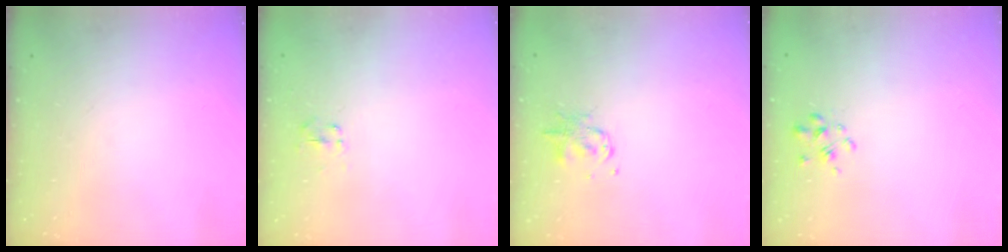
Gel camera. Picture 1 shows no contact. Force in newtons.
{"total": 2.5, "press": 2.2, "slide": 1.0}
{"total": 2.9, "press": 2.8, "slide": 0.4}
{"total": 2.5, "press": 2.3, "slide": 1.1}